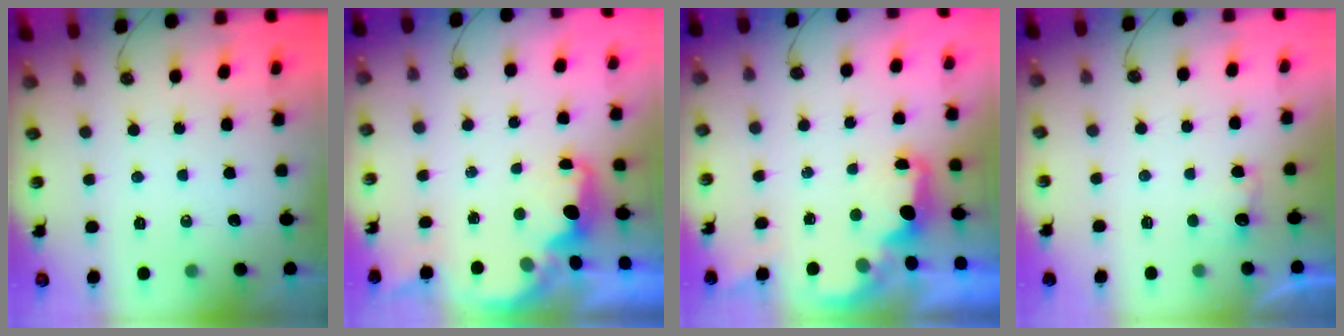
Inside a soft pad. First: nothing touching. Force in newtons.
{"total": 2.1, "press": 2.0, "slide": 0.8}
{"total": 1.9, "press": 1.8, "slide": 0.8}
{"total": 2.4, "press": 2.2, "slide": 0.9}